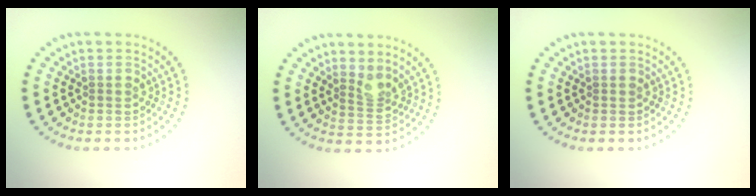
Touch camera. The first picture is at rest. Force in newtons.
{"total": 2.0, "press": 1.5, "slide": 1.3}
{"total": 0.0}